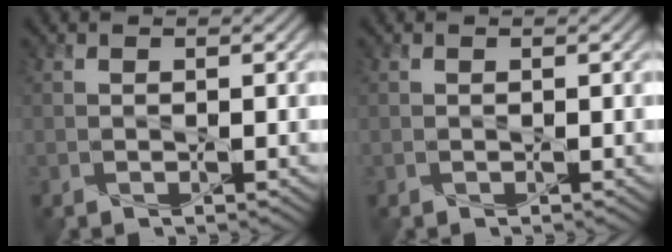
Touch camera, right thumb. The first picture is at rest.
{"total": 0.0}